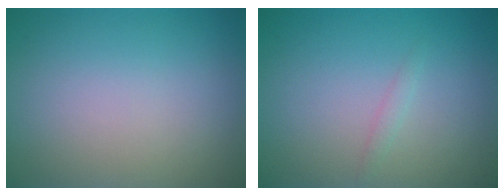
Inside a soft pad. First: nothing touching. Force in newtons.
{"total": 0.7, "press": 0.7, "slide": 0.0}